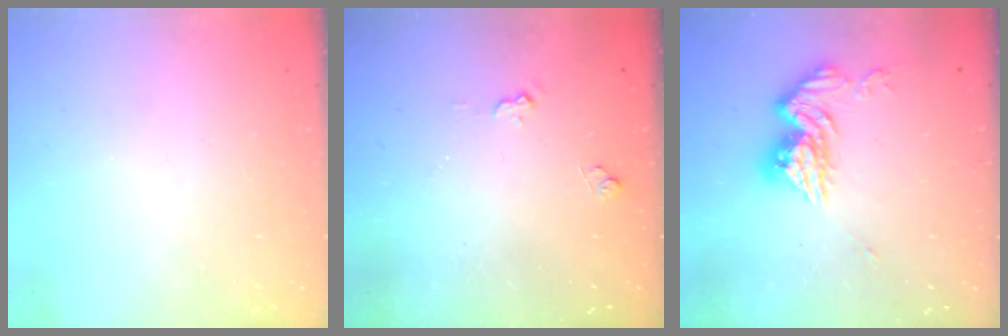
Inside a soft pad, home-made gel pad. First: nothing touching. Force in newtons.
{"total": 4.7, "press": 4.7, "slide": 0.5}
{"total": 12.8, "press": 12.8, "slide": 1.1}